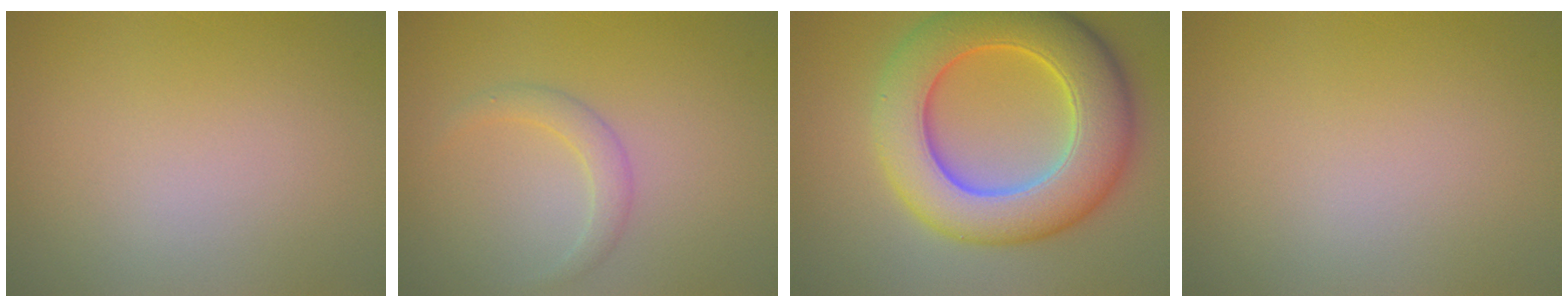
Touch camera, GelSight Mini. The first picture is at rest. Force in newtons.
{"total": 1.7, "press": 1.7, "slide": 0.1}
{"total": 10.4, "press": 10.4, "slide": 0.2}
{"total": 0.0}